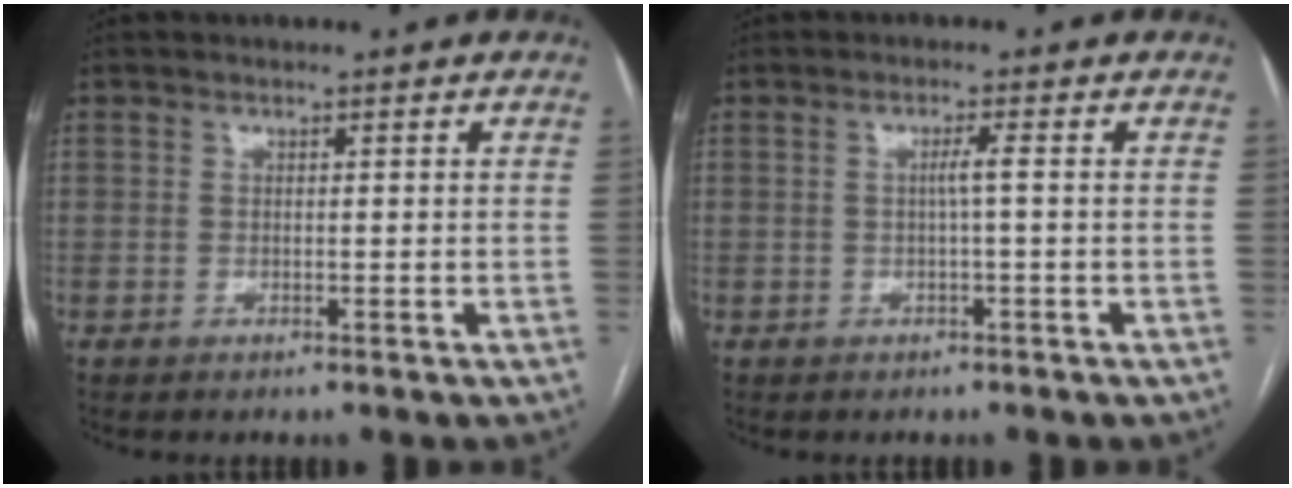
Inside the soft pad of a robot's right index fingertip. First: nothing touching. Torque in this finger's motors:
{"motor_torque": [0.15, -0.06, 0.04, 0.03]}